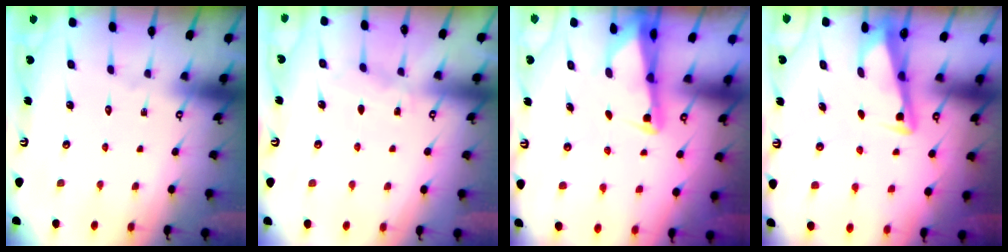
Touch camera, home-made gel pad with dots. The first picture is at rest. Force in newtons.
{"total": 5.0, "press": 5.0, "slide": 0.5}
{"total": 2.6, "press": 2.6, "slide": 0.3}
{"total": 3.3, "press": 3.3, "slide": 0.4}